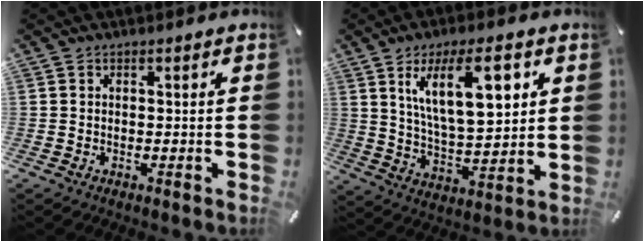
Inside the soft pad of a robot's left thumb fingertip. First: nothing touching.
{"total": 17.0, "force": [7.5, 7.5, 13.3], "torque": [-0.234, -0.015, 0.119]}